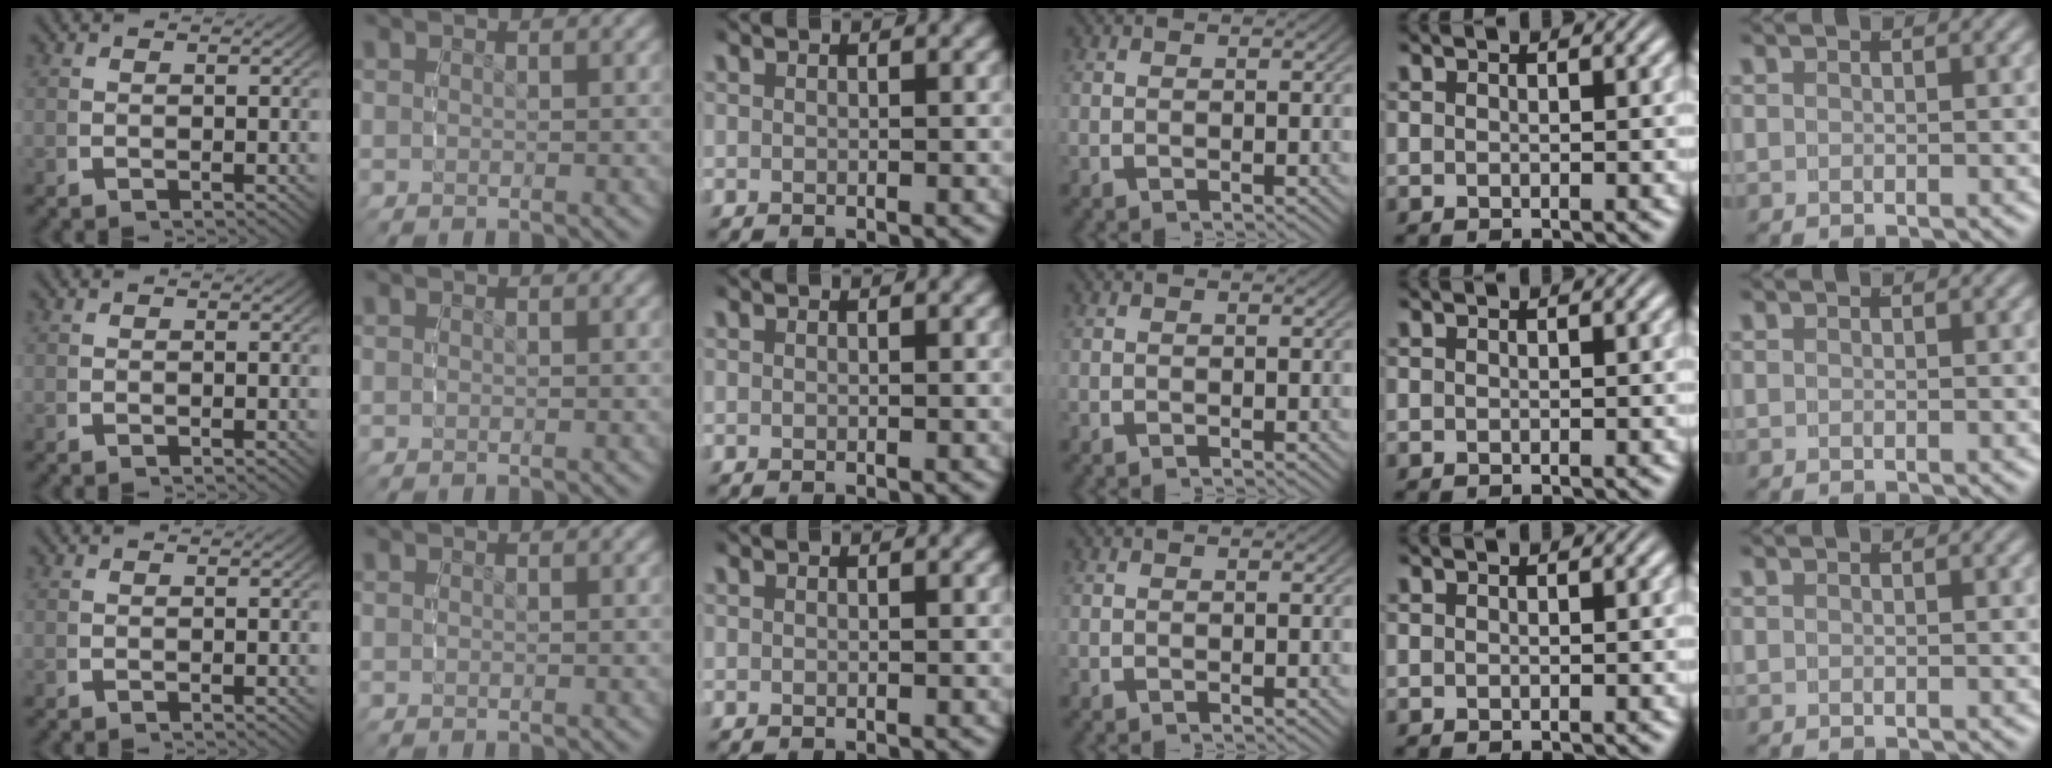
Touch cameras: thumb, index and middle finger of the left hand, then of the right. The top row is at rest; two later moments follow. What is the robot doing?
{"motion": "reach", "object": "markers"}